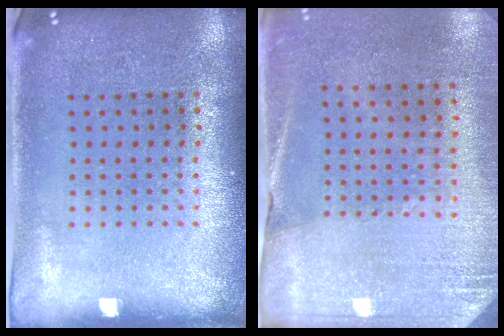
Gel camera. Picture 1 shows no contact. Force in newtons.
{"total": 2.6, "press": 2.4, "slide": 1.0}